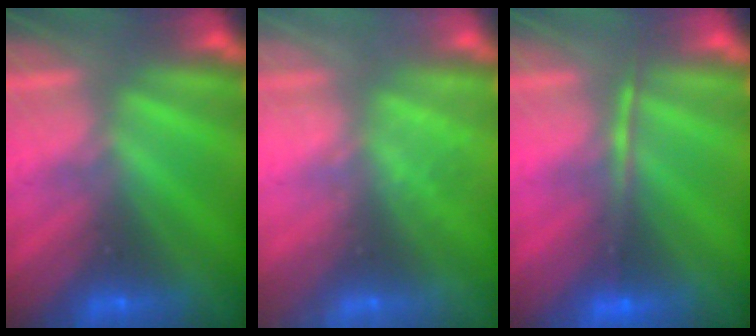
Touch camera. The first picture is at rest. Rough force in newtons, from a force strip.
{"total": 2.3}
{"total": 1.5}